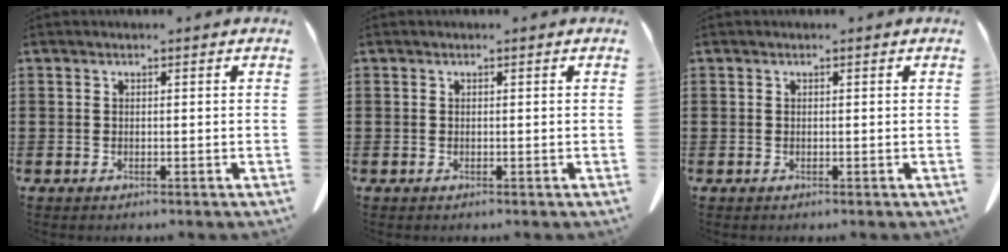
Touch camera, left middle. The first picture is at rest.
{"total": 0.0}
{"total": 0.0}